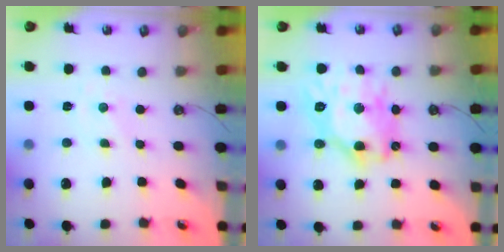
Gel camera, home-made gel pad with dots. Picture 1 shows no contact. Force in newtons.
{"total": 19.4, "press": 19.2, "slide": 2.3}